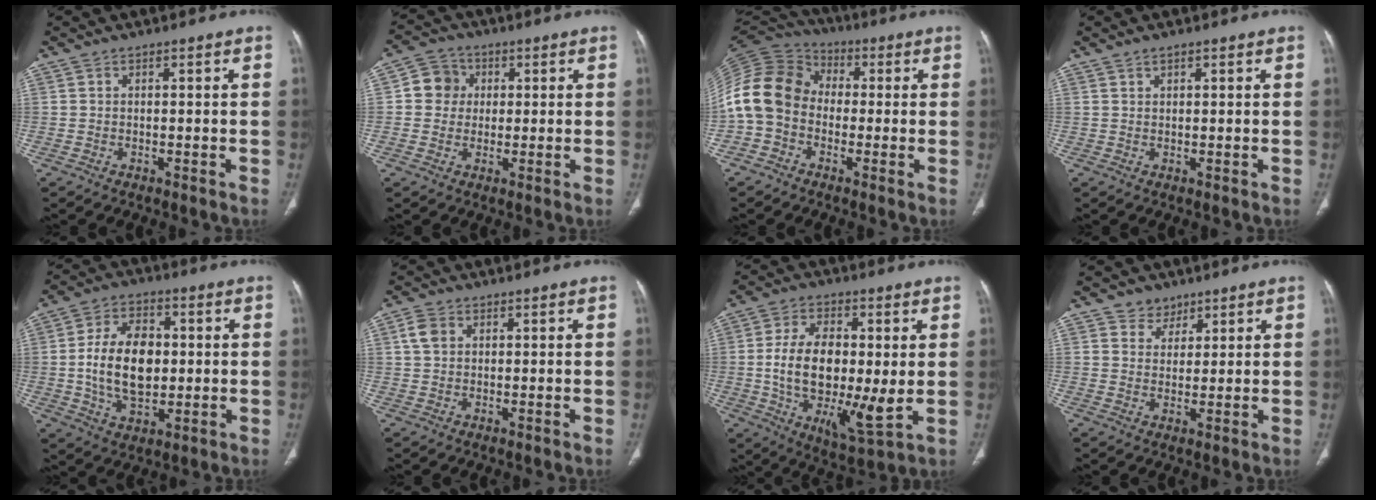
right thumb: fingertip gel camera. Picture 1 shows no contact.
{"total": 6.2, "force": [0.9, 5.8, 2.0], "torque": [-0.008, 0.008, 0.007]}
{"total": 14.1, "force": [-1.5, 11.4, 8.2], "torque": [-0.161, 0.043, -0.044]}
{"total": 1.1, "force": [0.8, 0.3, 0.6], "torque": [-0.004, -0.002, 0.013]}
{"total": 13.7, "force": [0.3, 8.6, 10.6], "torque": [-0.167, 0.006, 0.009]}
{"total": 3.1, "force": [0.9, 2.4, 1.8], "torque": [-0.037, 0.006, 0.018]}
{"total": 16.8, "force": [0.2, 7.6, 15.0], "torque": [-0.253, -0.016, 0.008]}
{"total": 3.7, "force": [2.5, 2.7, 0.2], "torque": [0.020, -0.015, 0.037]}